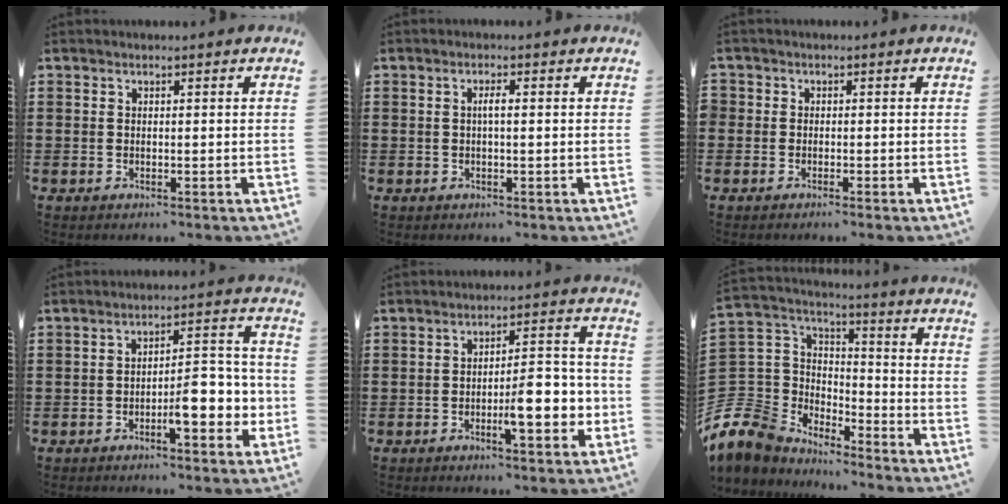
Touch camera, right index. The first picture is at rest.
{"total": 1.7, "force": [-0.1, 0.2, 1.7], "torque": [-0.031, 0.000, -0.003]}
{"total": 1.0, "force": [-0.8, 0.6, 0.0], "torque": [-0.002, 0.004, -0.018]}
{"total": 7.3, "force": [-2.5, 2.7, 6.3], "torque": [-0.077, -0.003, -0.046]}
{"total": 8.3, "force": [-2.5, 2.7, 7.4], "torque": [-0.094, -0.004, -0.043]}
{"total": 8.3, "force": [-5.6, 6.1, 1.0], "torque": [-0.089, -0.013, -0.115]}